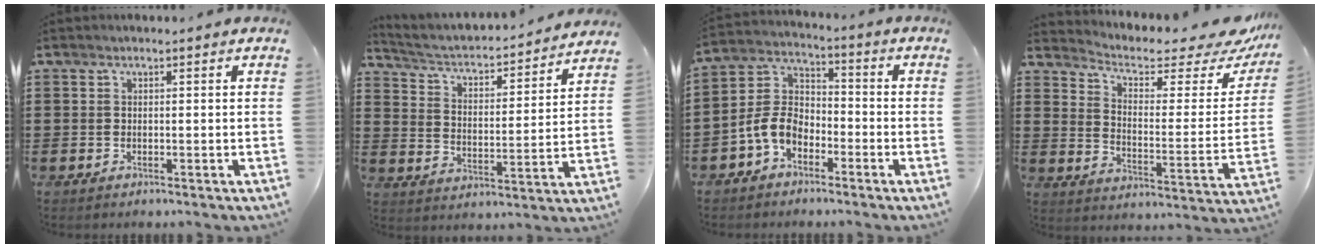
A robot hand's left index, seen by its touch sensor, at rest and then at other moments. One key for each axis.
{"total": 3.0, "fx": 2.7, "fy": 0.7, "fz": 1.3, "tx": -0.042, "ty": -0.029, "tz": 0.034}
{"total": 6.6, "fx": -3.7, "fy": 4.1, "fz": 3.6, "tx": -0.105, "ty": 0.000, "tz": -0.082}
{"total": 4.6, "fx": 3.3, "fy": 1.6, "fz": 2.7, "tx": -0.055, "ty": -0.029, "tz": 0.048}